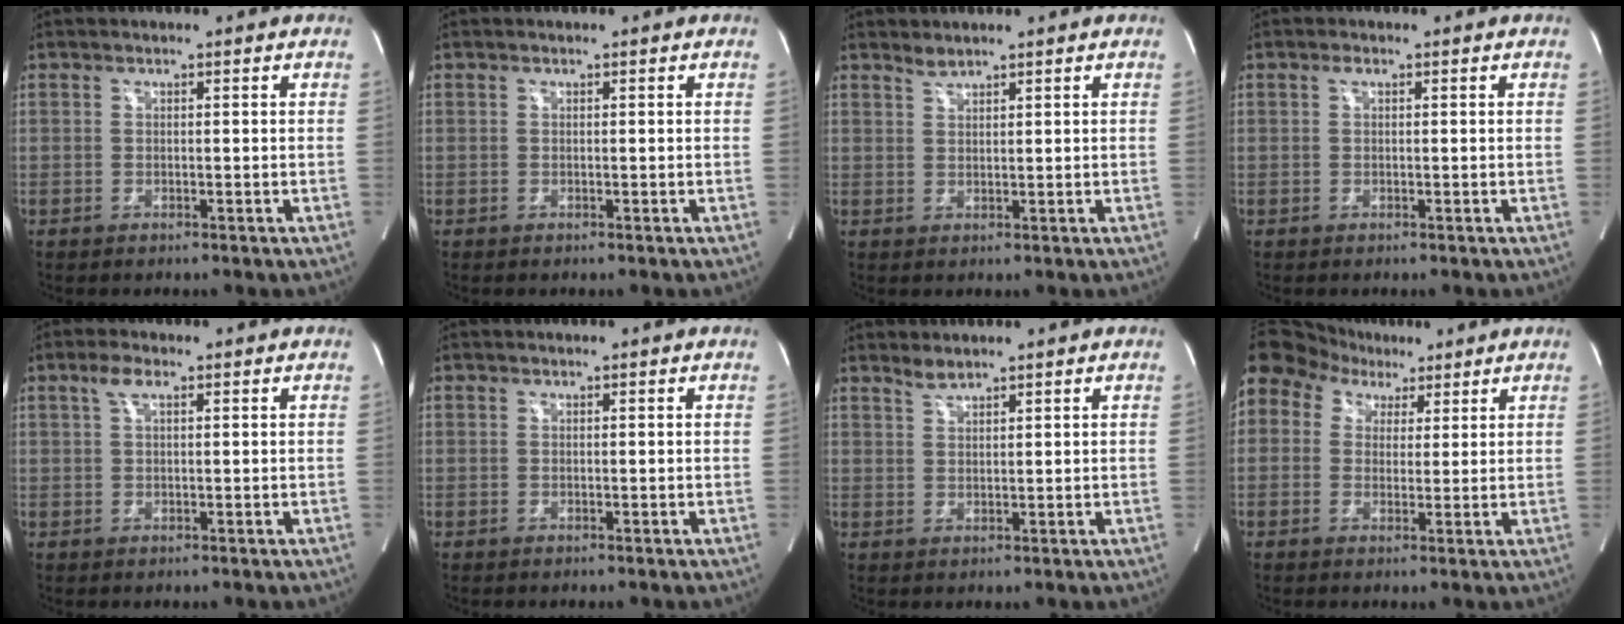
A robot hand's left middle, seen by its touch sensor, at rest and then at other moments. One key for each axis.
{"total": 0.0}
{"total": 1.4, "fx": 1.4, "fy": 0.1, "fz": 0.3, "tx": -0.007, "ty": 0.000, "tz": 0.032}
{"total": 0.6, "fx": 0.3, "fy": 0.2, "fz": 0.5, "tx": -0.009, "ty": 0.002, "tz": 0.004}
{"total": 2.5, "fx": 1.3, "fy": 0.8, "fz": 2.0, "tx": -0.046, "ty": 0.012, "tz": 0.027}
{"total": 0.0}
{"total": 1.8, "fx": 1.7, "fy": 0.1, "fz": 0.5, "tx": -0.011, "ty": 0.001, "tz": 0.038}
{"total": 16.6, "fx": 8.6, "fy": 12.5, "fz": 6.6, "tx": -0.218, "ty": 0.087, "tz": 0.168}